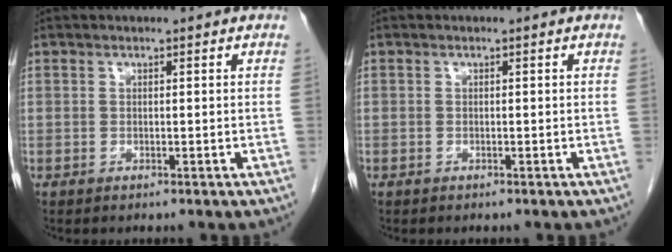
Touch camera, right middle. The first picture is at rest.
{"total": 0.0}